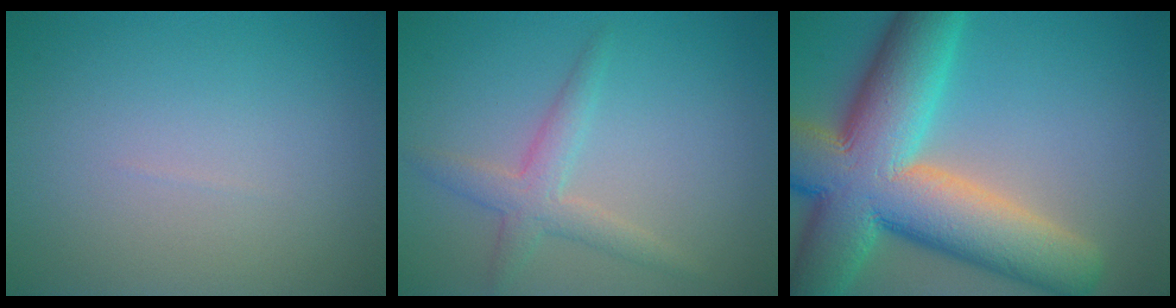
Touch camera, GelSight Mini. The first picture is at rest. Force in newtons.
{"total": 2.7, "press": 2.7, "slide": 0.2}
{"total": 15.1, "press": 15.1, "slide": 0.9}